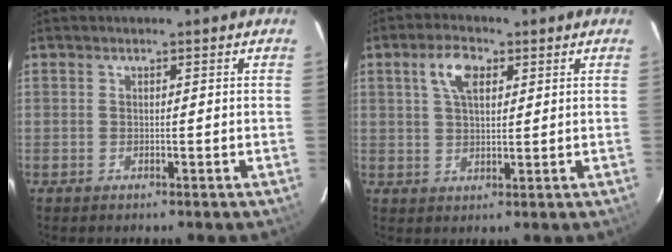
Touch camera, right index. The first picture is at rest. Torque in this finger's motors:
{"motor_torque": [0.79, 0.45, 0.34, 0.10]}